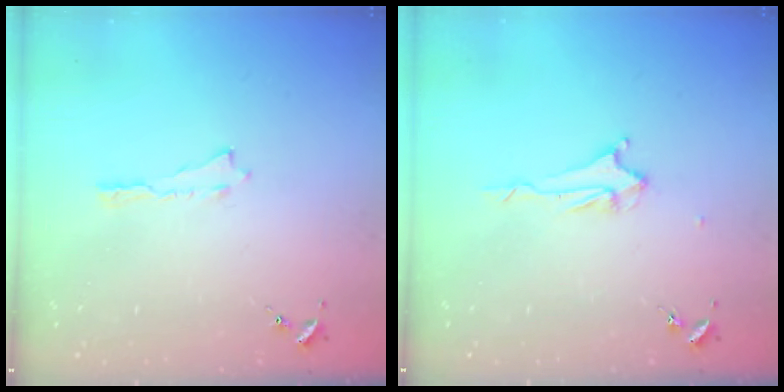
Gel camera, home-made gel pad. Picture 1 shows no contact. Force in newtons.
{"total": 2.2, "press": 2.2, "slide": 0.3}